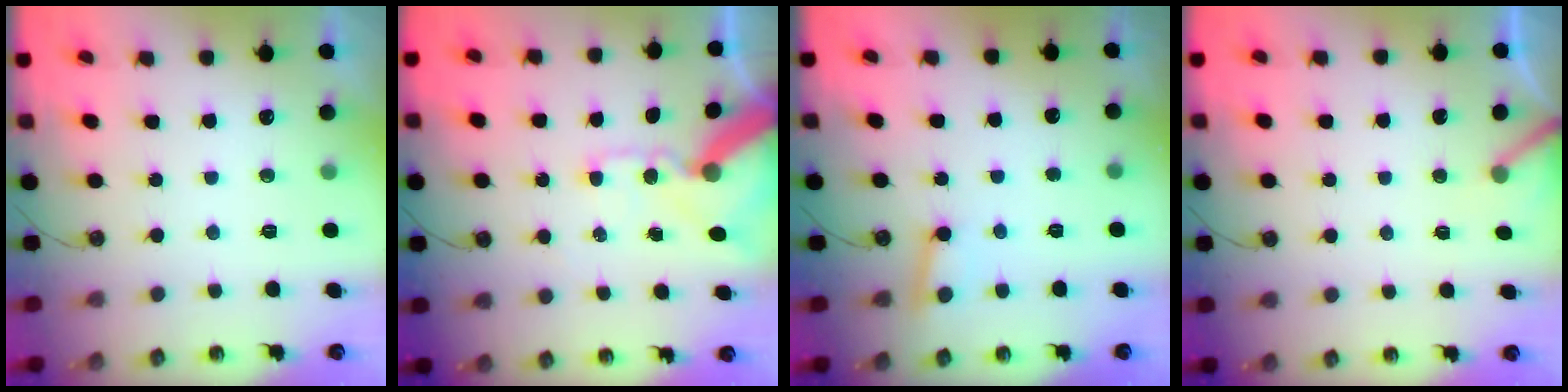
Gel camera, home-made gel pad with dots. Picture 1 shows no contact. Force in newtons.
{"total": 15.4, "press": 15.2, "slide": 2.4}
{"total": 3.4, "press": 3.4, "slide": 0.3}
{"total": 3.7, "press": 3.7, "slide": 0.3}